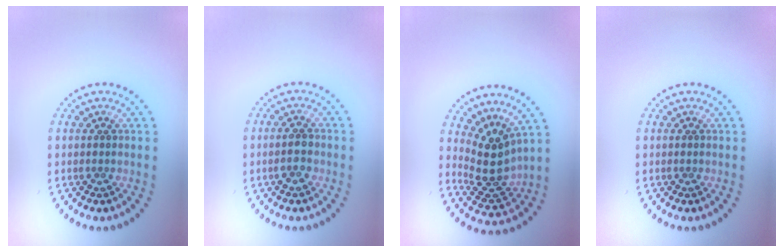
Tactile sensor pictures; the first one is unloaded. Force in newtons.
{"total": 1.8, "press": 1.8, "slide": 0.0}
{"total": 3.7, "press": 3.0, "slide": 2.3}
{"total": 0.0}